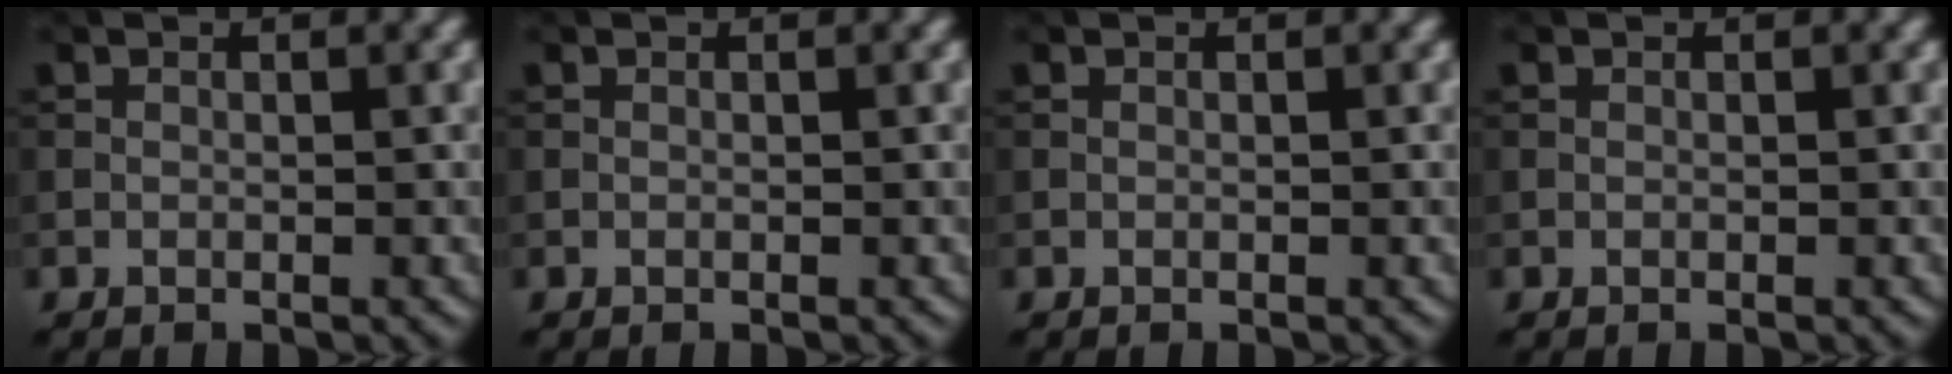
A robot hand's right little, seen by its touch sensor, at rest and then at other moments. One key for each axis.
{"total": 0.0}
{"total": 0.0}
{"total": 0.0}